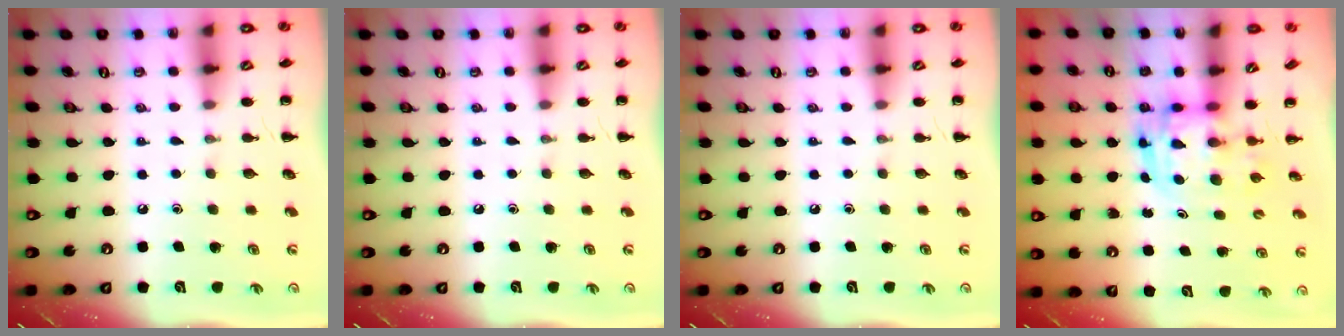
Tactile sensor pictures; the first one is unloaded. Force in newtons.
{"total": 0.0}
{"total": 0.0}
{"total": 4.1, "press": 4.0, "slide": 0.9}